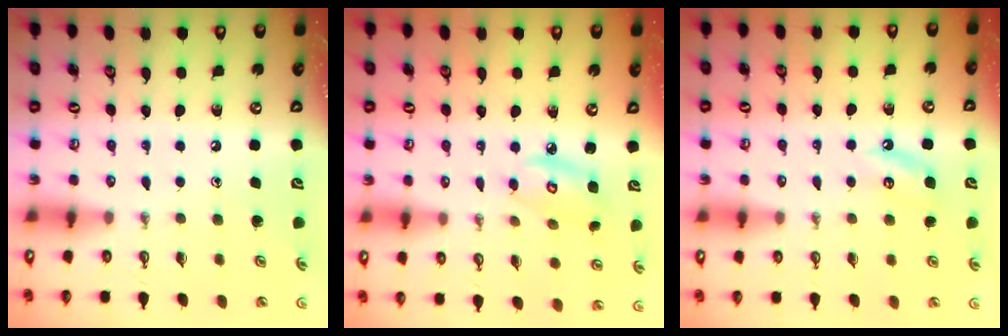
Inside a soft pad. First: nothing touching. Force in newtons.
{"total": 6.2, "press": 6.2, "slide": 0.3}
{"total": 4.1, "press": 4.0, "slide": 0.7}